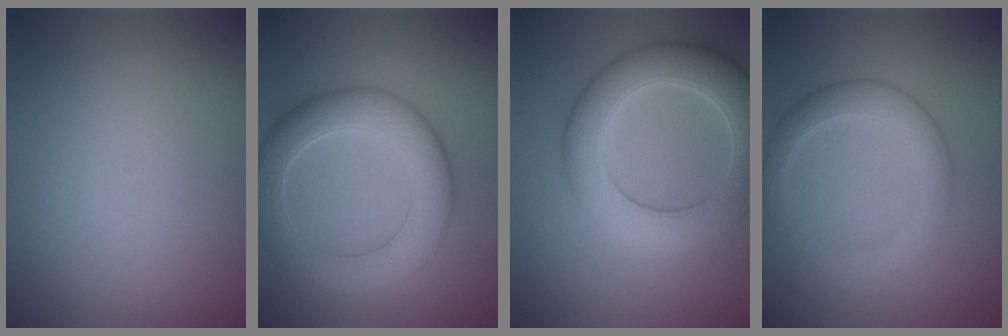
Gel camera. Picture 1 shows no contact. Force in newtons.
{"total": 6.3, "press": 6.3, "slide": 0.2}
{"total": 7.5, "press": 7.5, "slide": 0.2}
{"total": 3.5, "press": 3.5, "slide": 0.1}